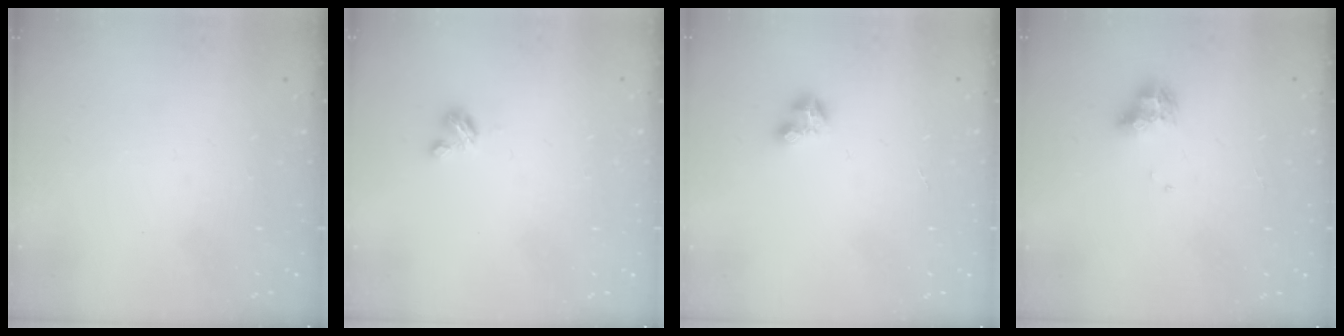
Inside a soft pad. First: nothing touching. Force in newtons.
{"total": 2.7, "press": 2.7, "slide": 0.3}
{"total": 2.8, "press": 2.8, "slide": 0.2}
{"total": 8.8, "press": 8.7, "slide": 0.9}